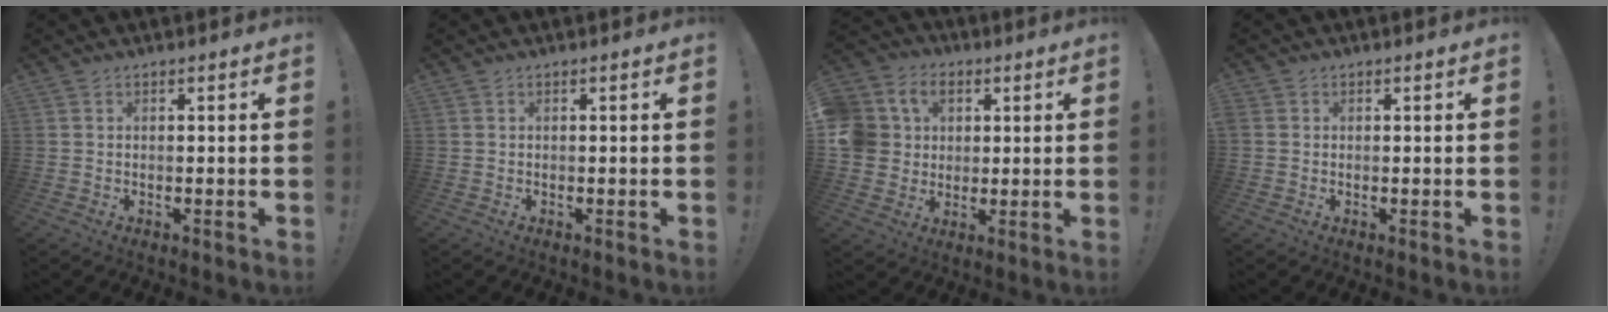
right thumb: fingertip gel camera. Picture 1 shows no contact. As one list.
[{"total": 0.0}, {"total": 10.8, "force": [1.9, 9.9, 3.8], "torque": [-0.073, -0.001, 0.042]}, {"total": 0.7, "force": [0.2, 0.7, 0.2], "torque": [-0.005, 0.003, 0.004]}]